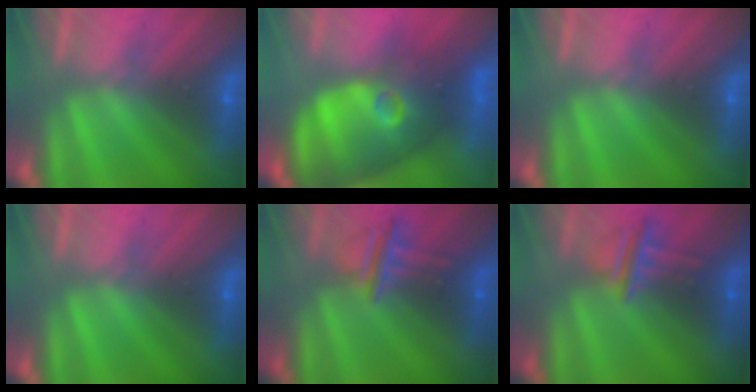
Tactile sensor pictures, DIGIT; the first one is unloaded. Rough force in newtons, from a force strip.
{"total": 10.9}
{"total": 0.0}
{"total": 0.0}
{"total": 2.8}
{"total": 2.8}